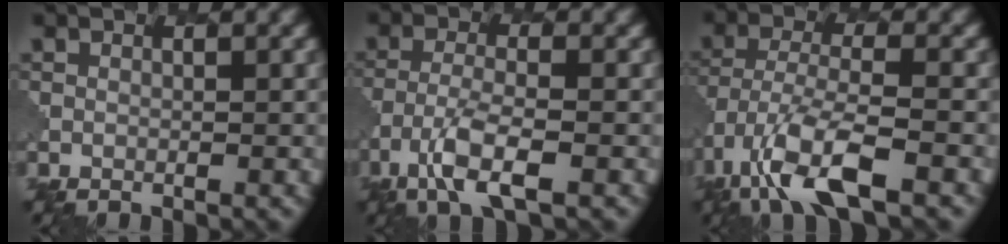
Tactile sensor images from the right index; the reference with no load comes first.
{"total": 4.4, "force": [-2.4, 1.2, 3.5], "torque": [-0.074, -0.005, -0.050]}
{"total": 7.3, "force": [-4.2, 2.4, 5.5], "torque": [-0.109, -0.006, -0.084]}